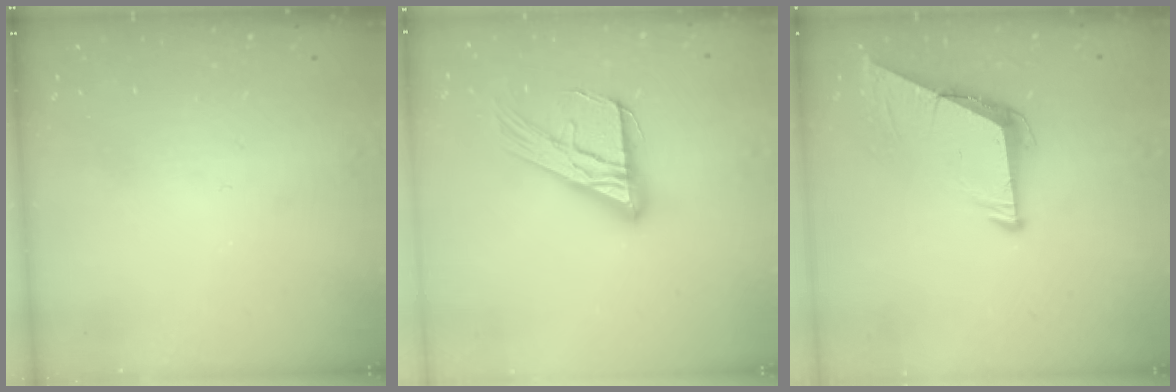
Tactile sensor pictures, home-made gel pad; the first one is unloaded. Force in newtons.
{"total": 17.1, "press": 17.0, "slide": 1.7}
{"total": 8.6, "press": 8.5, "slide": 0.8}